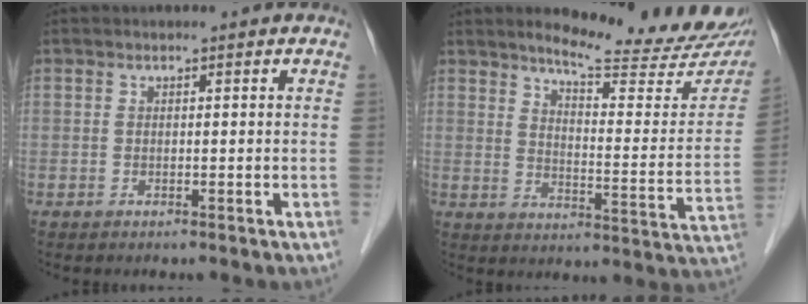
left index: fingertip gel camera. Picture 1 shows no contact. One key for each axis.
{"total": 19.9, "fx": 17.6, "fy": 2.8, "fz": 8.9, "tx": -0.113, "ty": -0.065, "tz": 0.214}